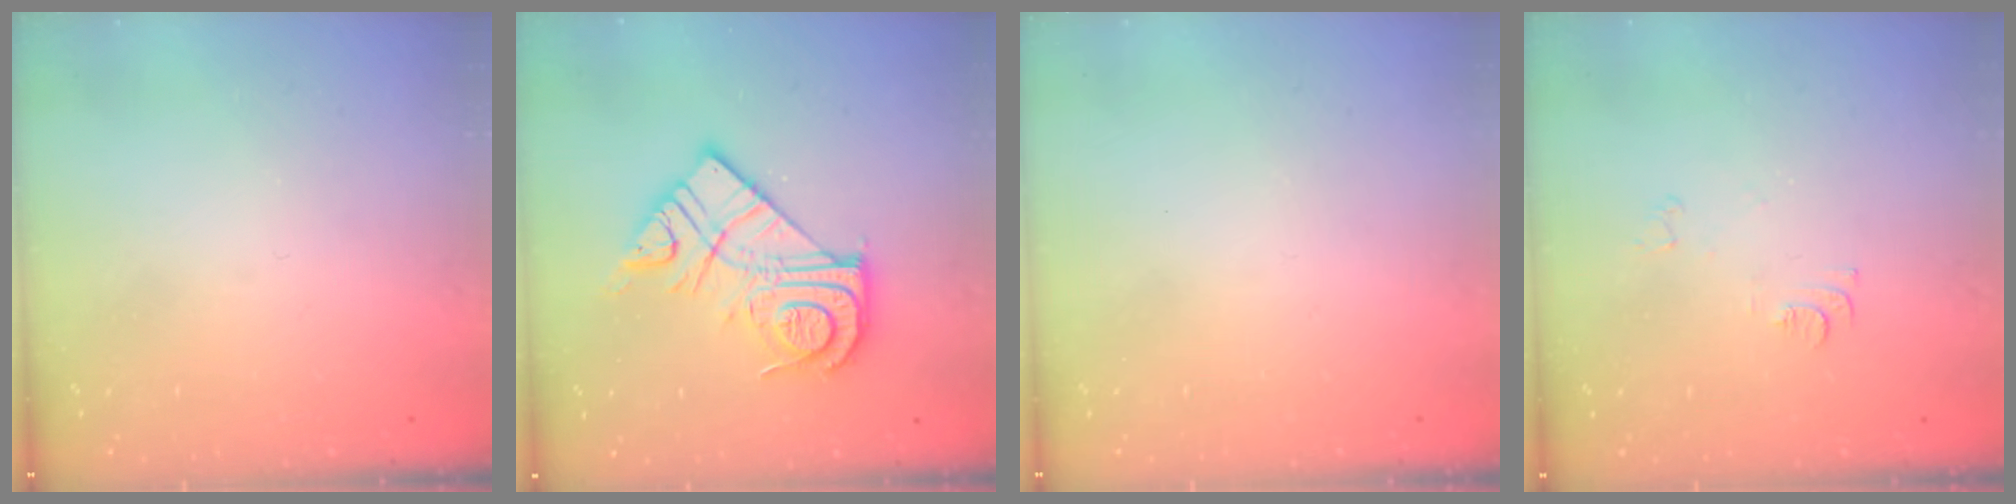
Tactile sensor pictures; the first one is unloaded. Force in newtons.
{"total": 17.8, "press": 17.7, "slide": 1.4}
{"total": 1.5, "press": 1.5, "slide": 0.1}
{"total": 5.3, "press": 5.2, "slide": 0.7}